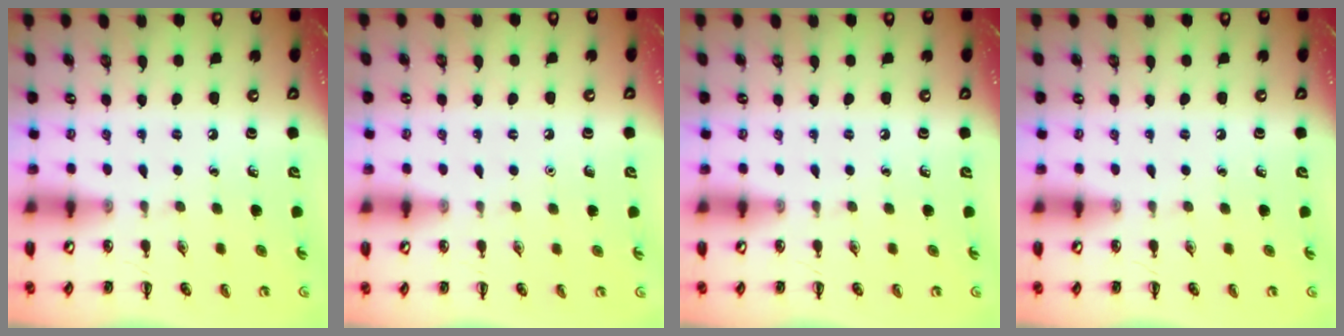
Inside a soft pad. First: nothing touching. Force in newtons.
{"total": 1.6, "press": 1.6, "slide": 0.1}
{"total": 0.0}
{"total": 0.0}